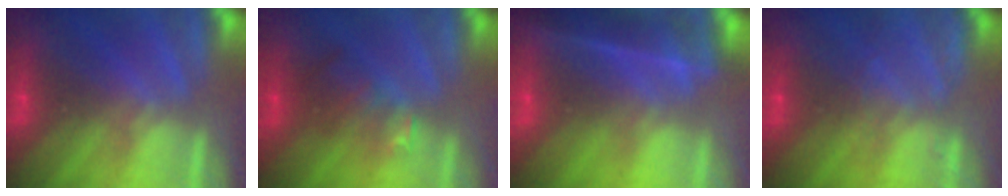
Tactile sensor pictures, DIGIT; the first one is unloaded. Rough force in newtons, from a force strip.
{"total": 2.4}
{"total": 7.7}
{"total": 2.1}